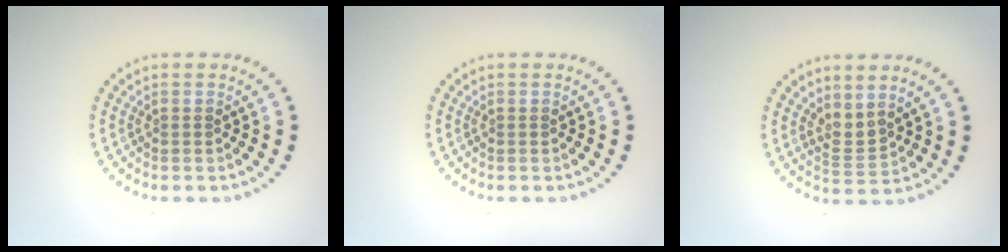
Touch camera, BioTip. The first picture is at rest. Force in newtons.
{"total": 0.0}
{"total": 1.9, "press": 1.4, "slide": 1.4}